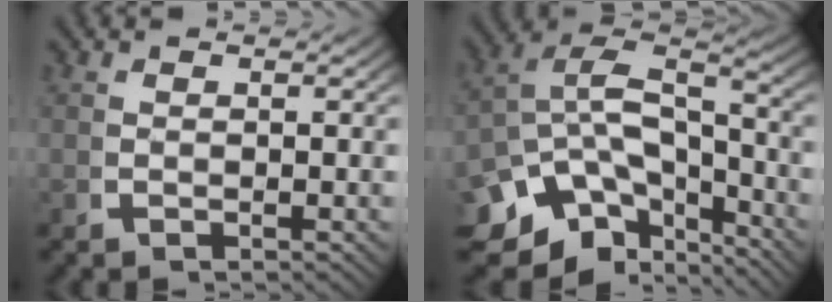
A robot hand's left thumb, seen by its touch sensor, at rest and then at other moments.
{"total": 12.0, "force": [-2.9, 8.5, 7.9], "torque": [-0.161, -0.054, -0.035]}